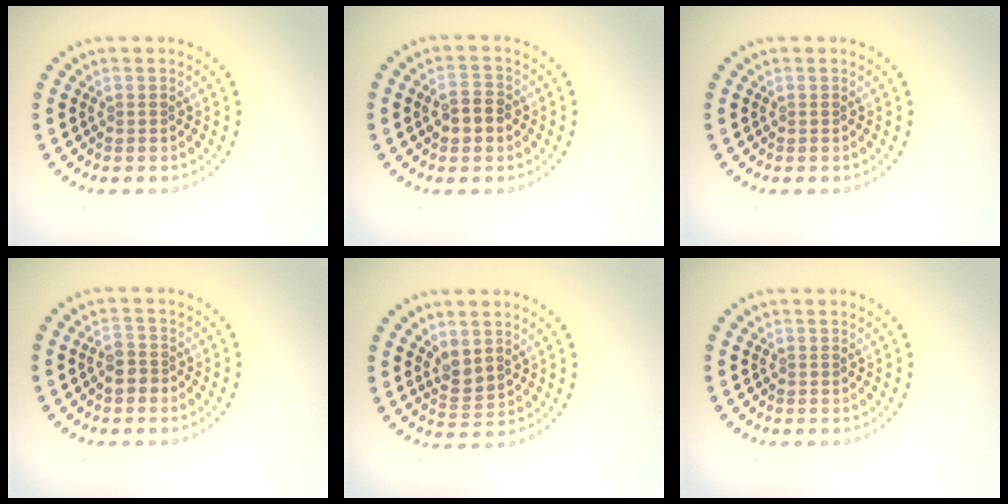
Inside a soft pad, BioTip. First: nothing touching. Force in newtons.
{"total": 2.5, "press": 2.5, "slide": 0.1}
{"total": 0.0}
{"total": 1.7, "press": 1.5, "slide": 0.8}
{"total": 2.0, "press": 1.6, "slide": 1.1}
{"total": 0.0}